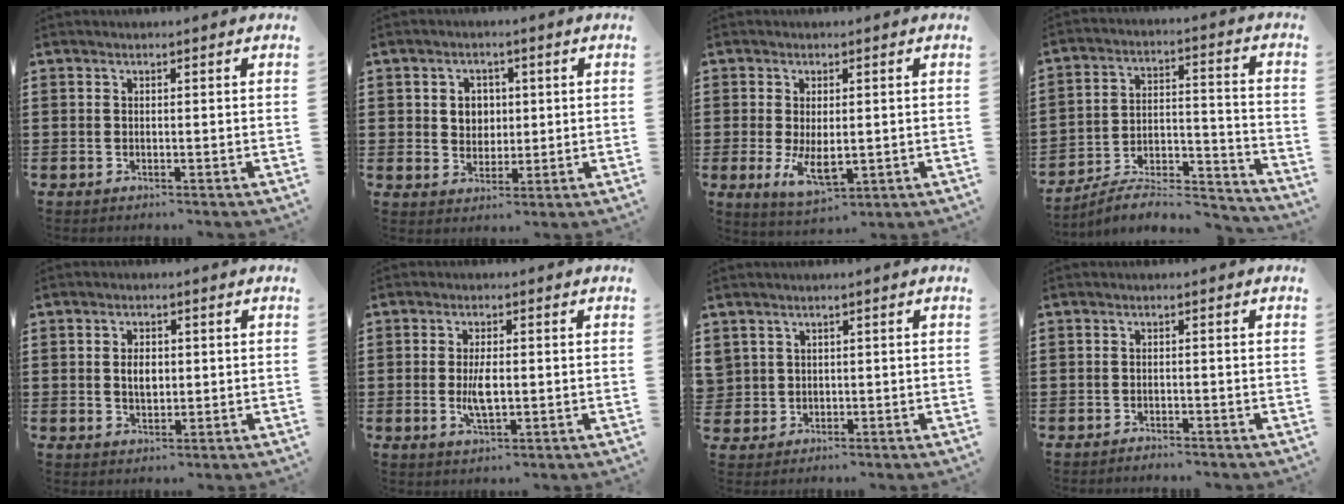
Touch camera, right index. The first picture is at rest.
{"total": 3.5, "force": [0.7, 3.3, 1.2], "torque": [-0.037, 0.012, 0.010]}
{"total": 5.6, "force": [-0.5, 2.6, 4.9], "torque": [-0.092, -0.008, -0.008]}
{"total": 6.5, "force": [-5.9, 1.4, 2.2], "torque": [-0.036, 0.005, -0.116]}
{"total": 3.2, "force": [0.2, 1.8, 2.6], "torque": [-0.046, 0.004, 0.000]}
{"total": 4.4, "force": [-0.4, 1.6, 4.1], "torque": [-0.089, -0.006, -0.011]}
{"total": 2.0, "force": [1.0, 1.7, -0.1], "torque": [-0.010, 0.007, 0.019]}
{"total": 1.0, "force": [-1.0, -0.1, 0.0], "torque": [-0.002, 0.001, -0.022]}